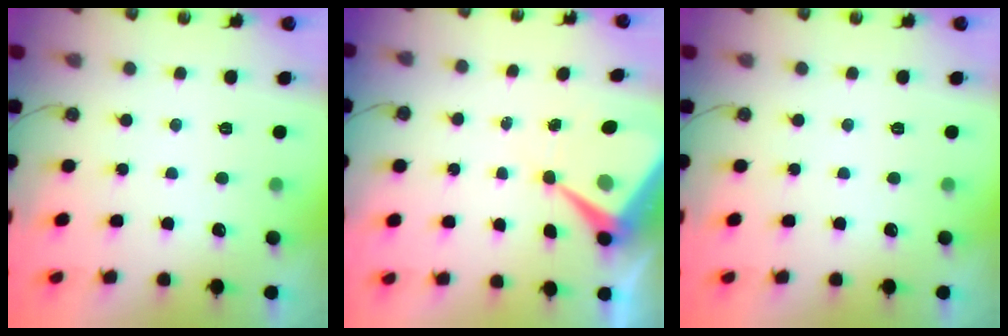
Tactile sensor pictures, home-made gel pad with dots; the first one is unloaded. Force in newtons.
{"total": 9.7, "press": 9.7, "slide": 0.3}
{"total": 0.0}